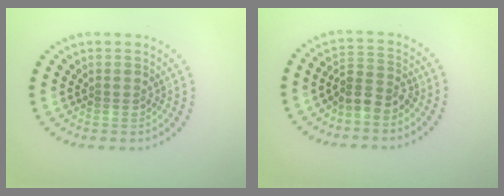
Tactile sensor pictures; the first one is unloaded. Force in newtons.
{"total": 2.9, "press": 2.4, "slide": 1.6}